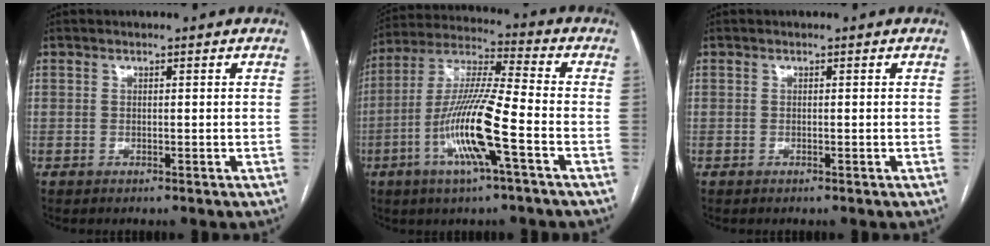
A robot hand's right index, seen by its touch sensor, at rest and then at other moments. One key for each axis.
{"total": 13.9, "fx": -4.9, "fy": 0.4, "fz": 13.0, "tx": -0.261, "ty": -0.002, "tz": -0.097}
{"total": 0.0}